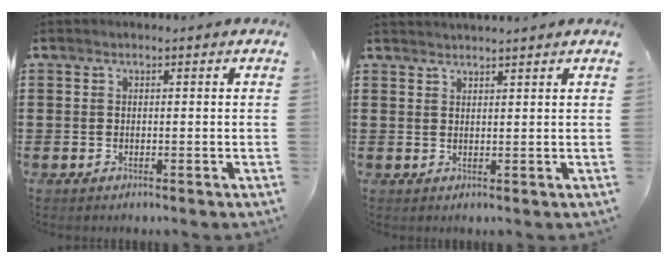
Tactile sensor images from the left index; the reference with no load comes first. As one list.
[{"total": 1.4, "force": [1.4, -0.2, 0.0], "torque": [-0.003, 0.000, 0.028]}]